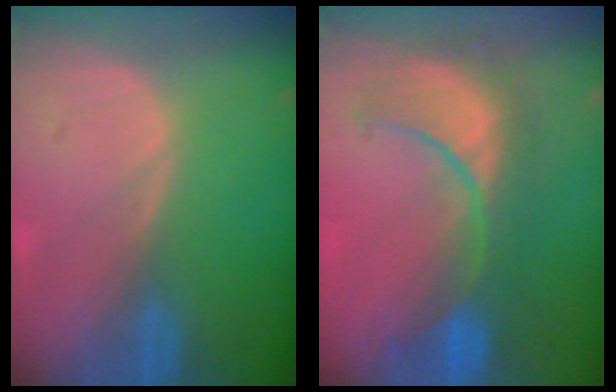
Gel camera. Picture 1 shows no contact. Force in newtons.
{"total": 9.1, "press": 9.0, "slide": 1.1}